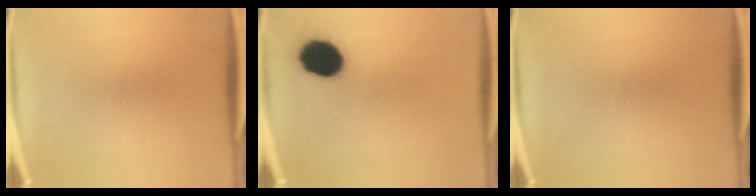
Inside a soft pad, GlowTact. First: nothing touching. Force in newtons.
{"total": 13.2}
{"total": 0.0}